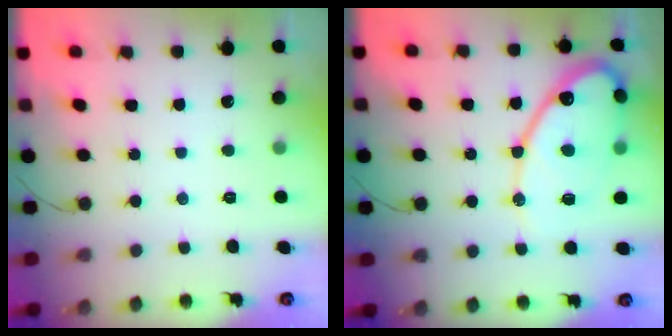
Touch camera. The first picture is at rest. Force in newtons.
{"total": 15.7, "press": 15.7, "slide": 1.1}